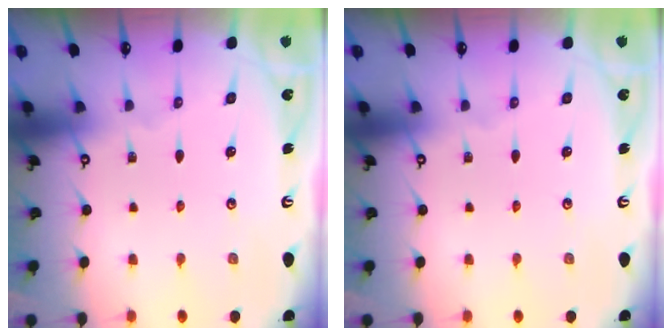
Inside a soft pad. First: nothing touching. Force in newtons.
{"total": 0.0}